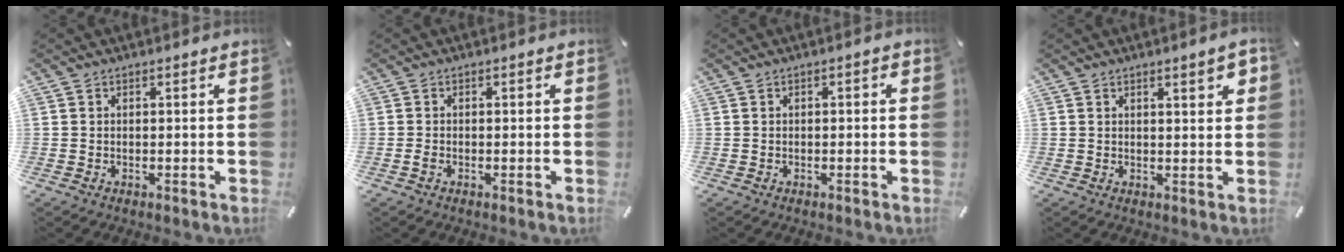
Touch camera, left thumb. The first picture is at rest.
{"total": 1.0, "force": [-0.5, 0.6, 0.6], "torque": [-0.010, 0.000, -0.011]}
{"total": 0.7, "force": [-0.4, 0.3, 0.5], "torque": [-0.010, 0.001, -0.008]}
{"total": 3.4, "force": [1.9, 0.8, 2.7], "torque": [-0.047, -0.005, 0.030]}